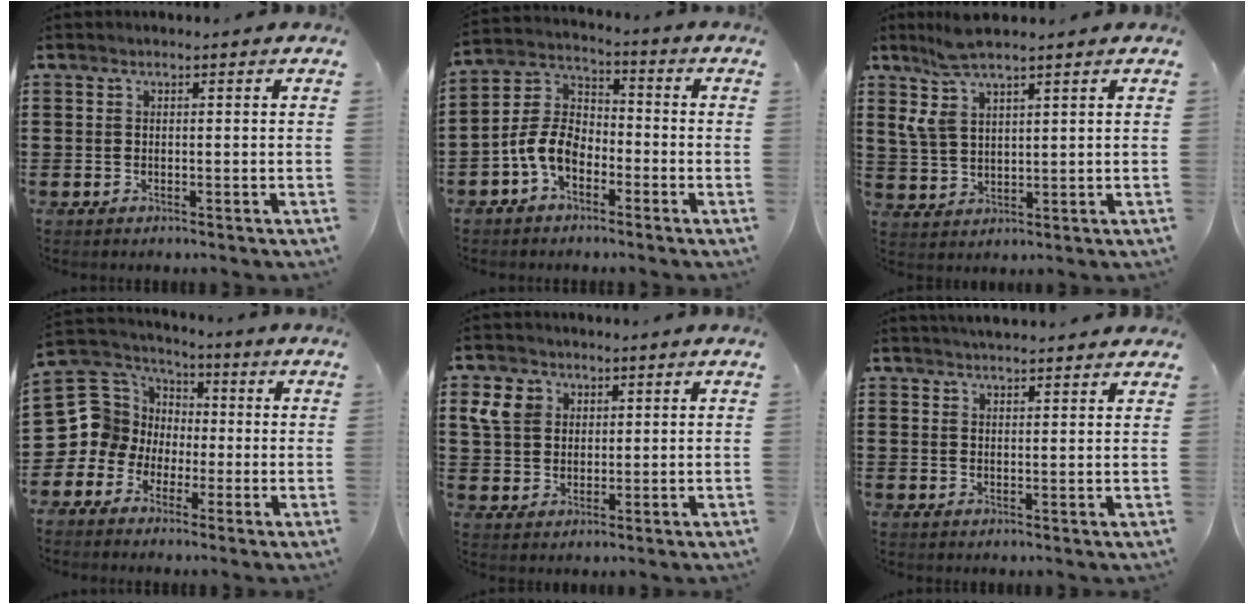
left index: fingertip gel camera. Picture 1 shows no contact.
{"total": 7.0, "force": [-3.9, 4.1, 4.1], "torque": [-0.119, 0.000, -0.089]}
{"total": 6.0, "force": [3.9, 1.9, 4.1], "torque": [-0.096, -0.001, 0.069]}
{"total": 9.1, "force": [-0.8, 8.9, 1.8], "torque": [-0.099, -0.011, -0.017]}
{"total": 5.2, "force": [2.1, 4.5, 1.7], "torque": [-0.061, 0.013, 0.036]}
{"total": 2.6, "force": [2.6, 0.0, 0.2], "torque": [-0.011, -0.005, 0.049]}